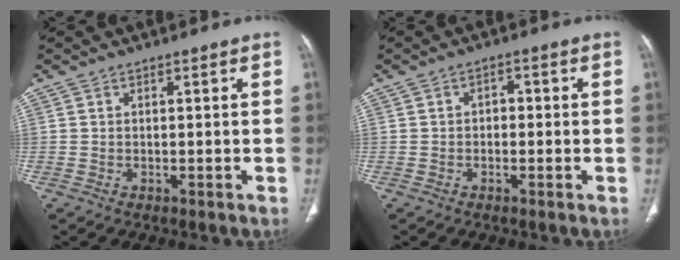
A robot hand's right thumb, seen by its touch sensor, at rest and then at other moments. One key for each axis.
{"total": 2.0, "fx": -0.2, "fy": 1.5, "fz": 1.3, "tx": -0.008, "ty": 0.009, "tz": -0.010}